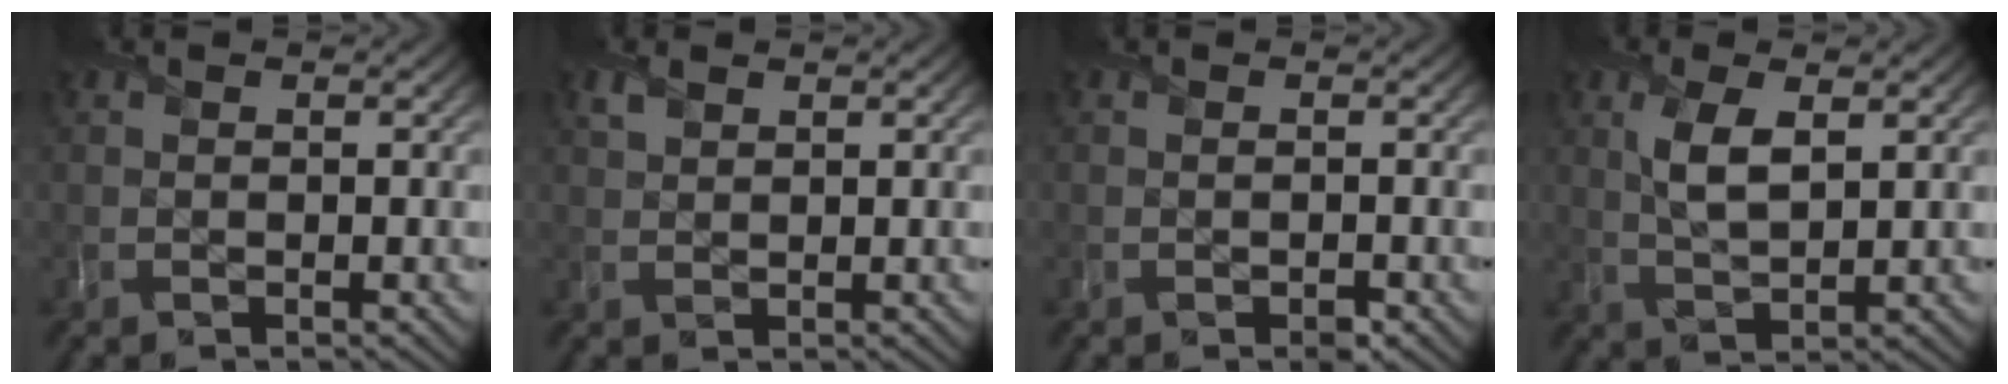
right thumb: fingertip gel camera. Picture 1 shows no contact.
{"total": 1.3, "force": [1.0, 0.7, 0.5], "torque": [-0.017, 0.002, 0.022]}
{"total": 0.7, "force": [-0.6, 0.3, 0.4], "torque": [-0.004, -0.005, -0.009]}
{"total": 4.7, "force": [1.5, 2.0, 4.0], "torque": [-0.093, -0.001, 0.033]}